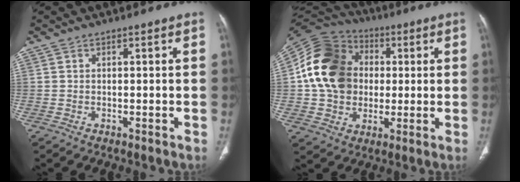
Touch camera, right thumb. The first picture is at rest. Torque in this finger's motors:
{"motor_torque": [-0.22, 0.91, 0.98, -0.81, 0.19]}